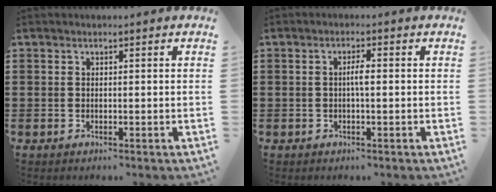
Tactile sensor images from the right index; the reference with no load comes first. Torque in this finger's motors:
{"motor_torque": [0.39, -0.32, 0.04, 0.02]}